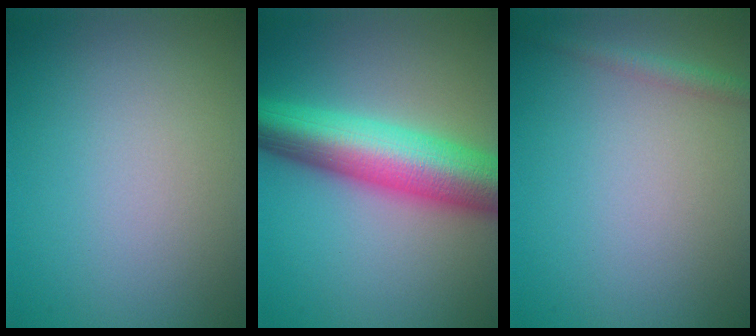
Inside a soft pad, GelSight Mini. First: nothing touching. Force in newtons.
{"total": 10.3, "press": 10.3, "slide": 0.2}
{"total": 1.3, "press": 1.3, "slide": 0.1}